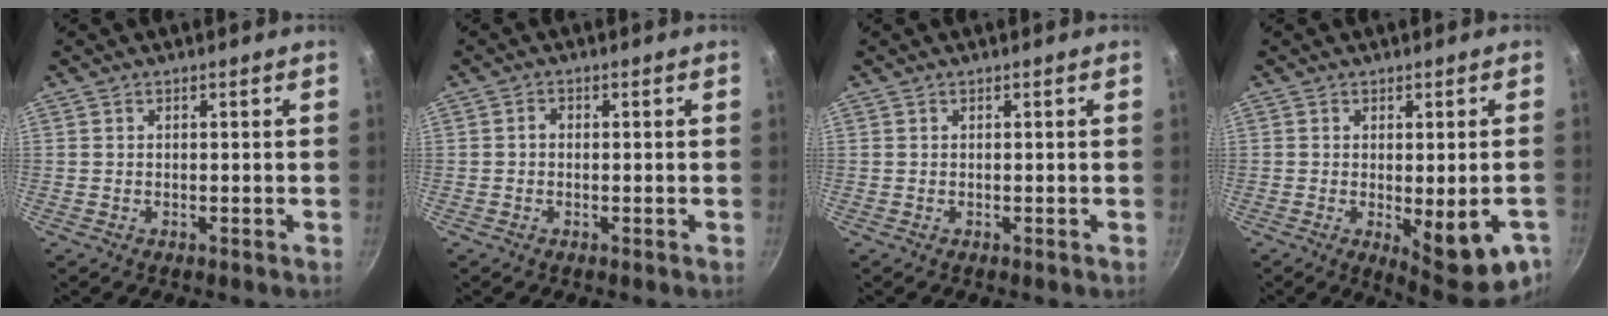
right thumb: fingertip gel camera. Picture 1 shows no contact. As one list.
[{"total": 1.3, "force": [-0.2, 1.0, 0.7], "torque": [-0.014, 0.007, -0.006]}, {"total": 0.0}, {"total": 12.7, "force": [-4.2, 4.6, 11.1], "torque": [-0.122, -0.008, -0.040]}]